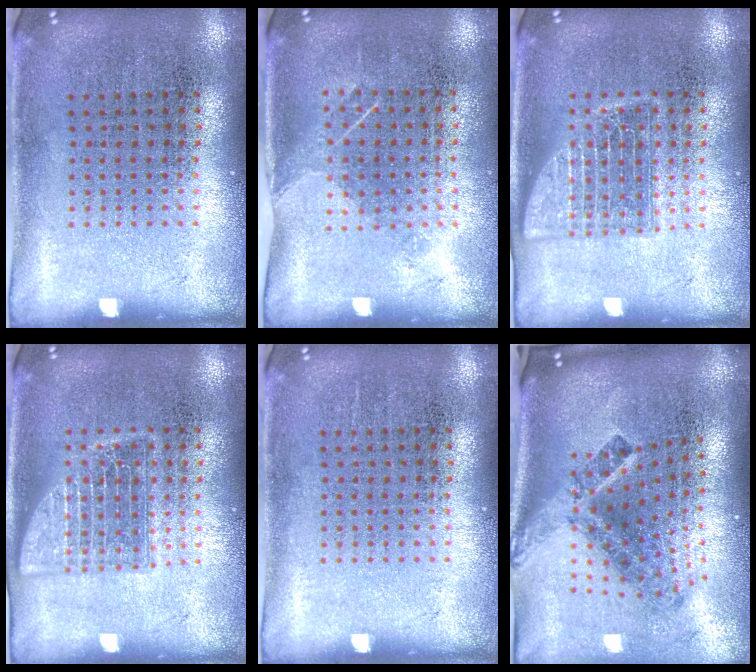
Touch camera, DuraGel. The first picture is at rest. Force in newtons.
{"total": 1.2, "press": 0.9, "slide": 0.7}
{"total": 2.3, "press": 2.3, "slide": 0.3}
{"total": 2.3, "press": 2.3, "slide": 0.3}
{"total": 0.0}
{"total": 2.9, "press": 1.7, "slide": 2.4}